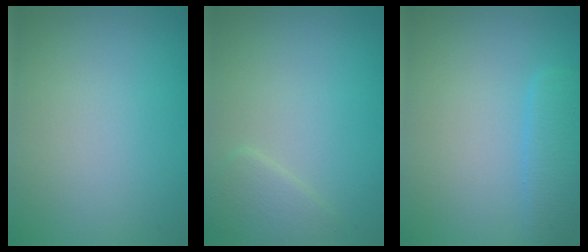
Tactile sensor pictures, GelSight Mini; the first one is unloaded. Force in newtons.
{"total": 1.8, "press": 1.8, "slide": 0.1}
{"total": 2.5, "press": 2.5, "slide": 0.1}